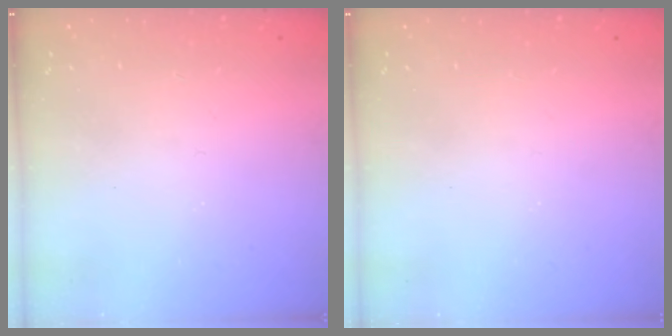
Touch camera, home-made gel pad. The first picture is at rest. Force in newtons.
{"total": 0.0}